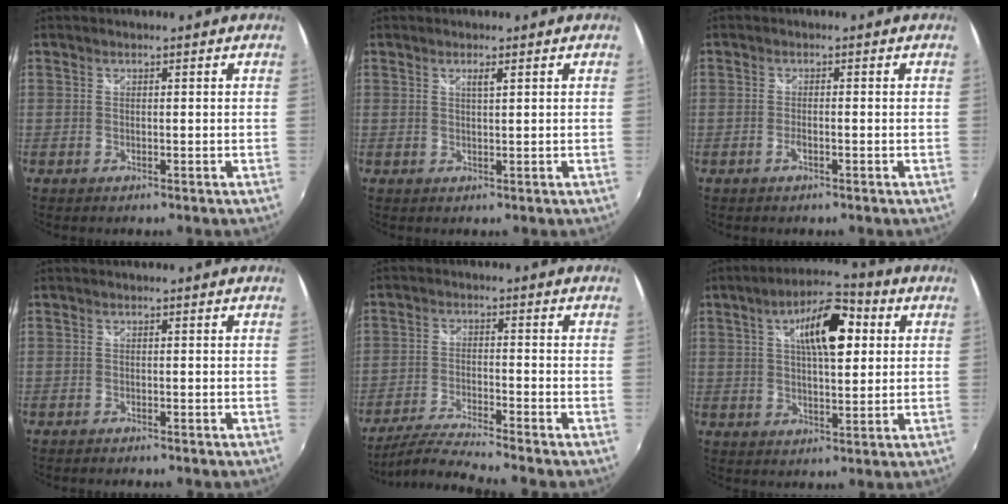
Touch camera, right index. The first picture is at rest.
{"total": 1.3, "force": [0.7, -0.1, 1.1], "torque": [-0.017, 0.000, 0.011]}
{"total": 1.4, "force": [-0.8, 0.2, 1.1], "torque": [-0.025, 0.000, -0.016]}
{"total": 0.7, "force": [-0.6, 0.0, 0.1], "torque": [-0.006, -0.008, -0.014]}
{"total": 8.4, "force": [-7.5, -1.4, 3.4], "torque": [-0.086, -0.012, -0.144]}
{"total": 12.1, "force": [3.7, 4.5, 10.6], "torque": [-0.169, 0.026, 0.055]}